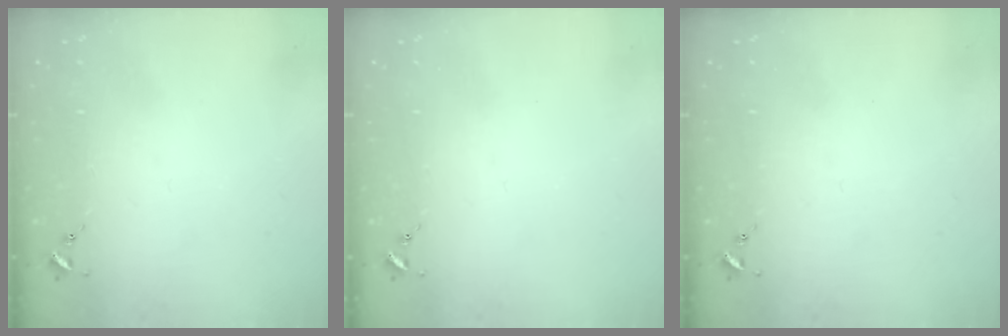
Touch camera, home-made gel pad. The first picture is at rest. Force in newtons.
{"total": 0.0}
{"total": 0.0}